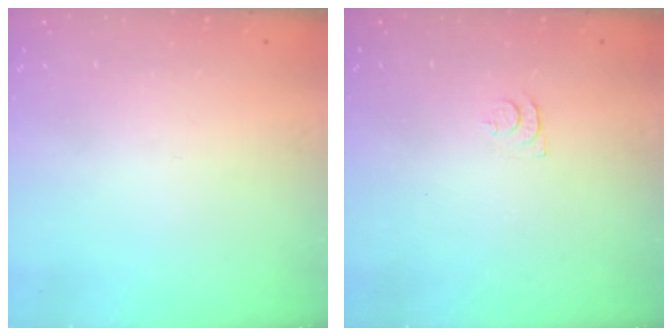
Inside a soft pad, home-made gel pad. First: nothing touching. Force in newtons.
{"total": 3.7, "press": 3.6, "slide": 0.4}